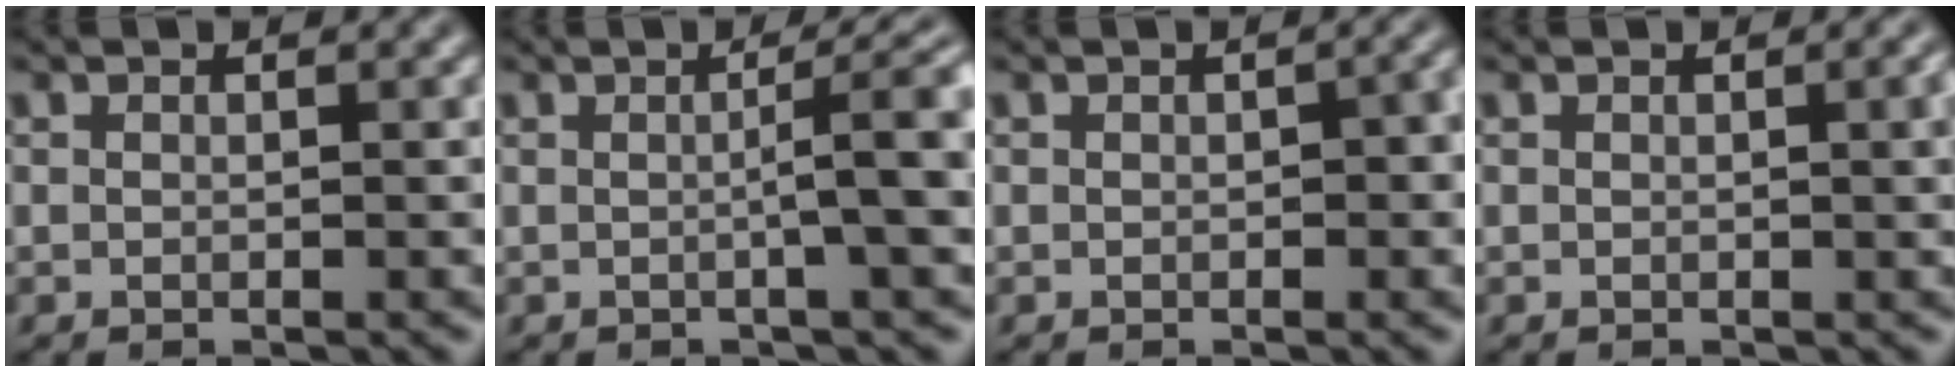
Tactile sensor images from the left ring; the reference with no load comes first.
{"total": 5.0, "force": [0.2, 0.9, 4.9], "torque": [-0.063, 0.012, -0.001]}
{"total": 1.8, "force": [0.0, 0.9, 1.6], "torque": [-0.019, 0.002, 0.000]}
{"total": 2.0, "force": [0.2, 0.6, 1.9], "torque": [-0.019, 0.003, 0.001]}